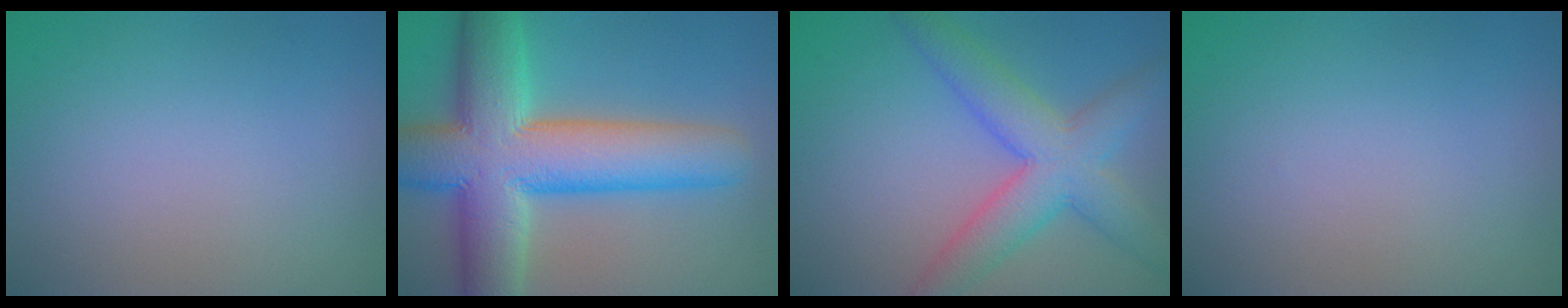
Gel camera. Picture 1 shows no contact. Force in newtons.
{"total": 12.6, "press": 12.5, "slide": 0.7}
{"total": 6.3, "press": 6.3, "slide": 0.3}
{"total": 0.0}